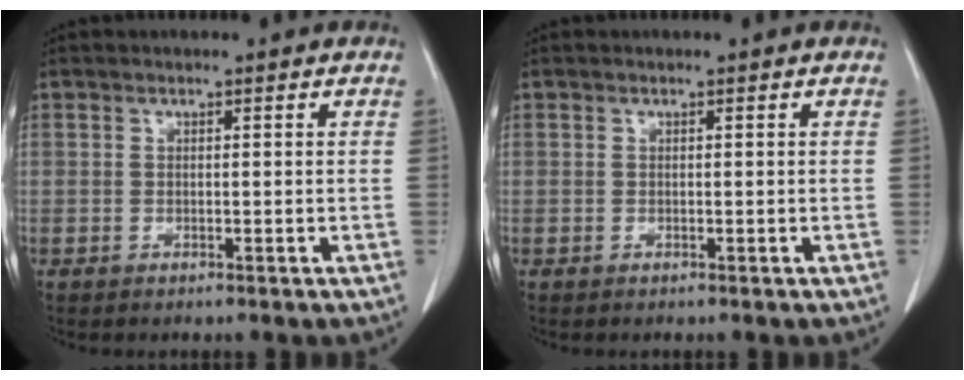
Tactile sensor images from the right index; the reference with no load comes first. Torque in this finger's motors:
{"motor_torque": [0.00, 0.00, 0.02, 0.00]}